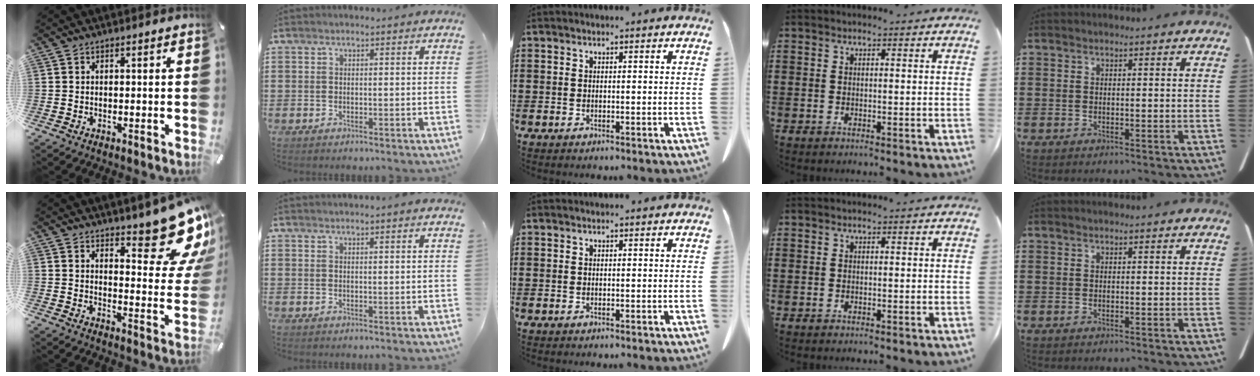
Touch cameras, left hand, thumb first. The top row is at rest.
{"thumb": {"total": 16.2, "force": [11.7, 5.7, 9.5], "torque": [-0.103, -0.110, 0.196]}, "index": {"total": 1.4, "force": [1.3, -0.2, 0.3], "torque": [-0.006, -0.003, 0.026]}}